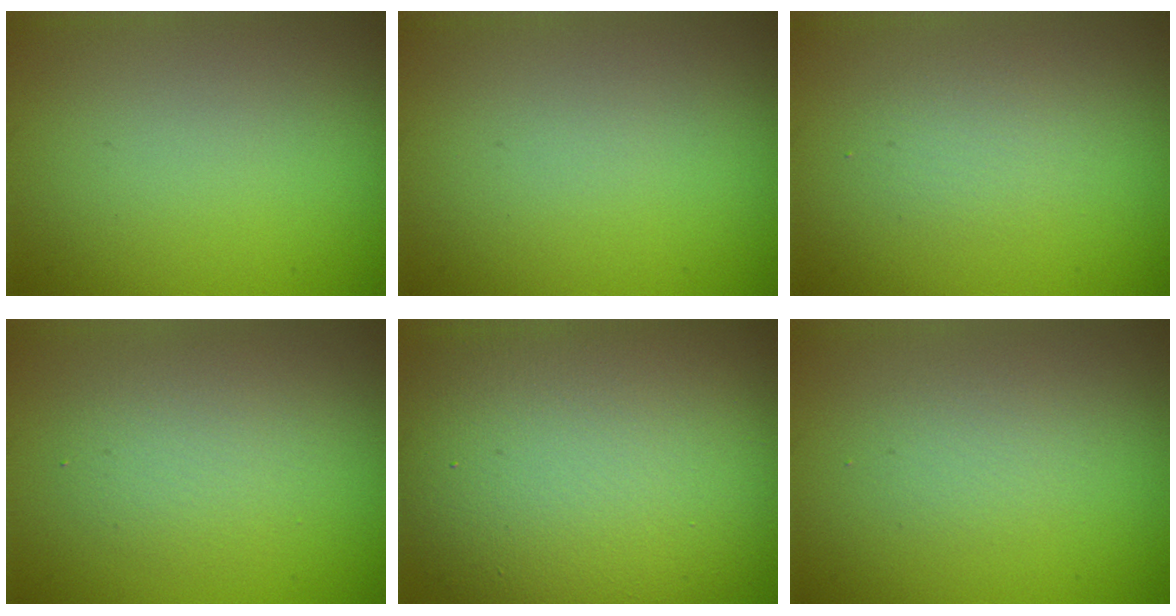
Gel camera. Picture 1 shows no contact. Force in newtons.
{"total": 0.0}
{"total": 1.7, "press": 1.7, "slide": 0.0}
{"total": 2.9, "press": 2.9, "slide": 0.3}
{"total": 14.7, "press": 14.6, "slide": 0.9}
{"total": 1.5, "press": 1.5, "slide": 0.0}